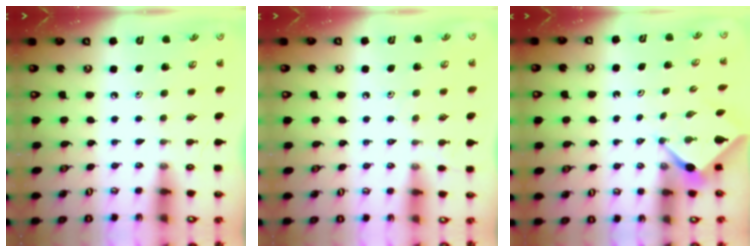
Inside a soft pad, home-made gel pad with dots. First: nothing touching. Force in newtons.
{"total": 2.4, "press": 2.4, "slide": 0.4}
{"total": 2.6, "press": 2.6, "slide": 0.3}